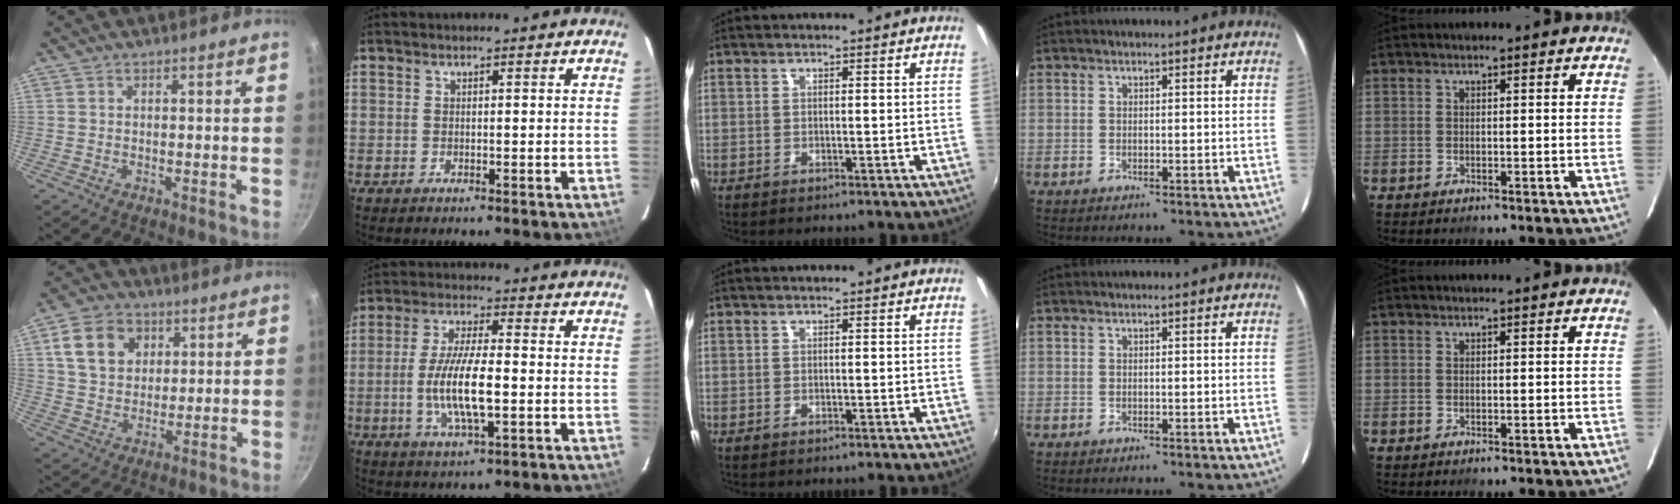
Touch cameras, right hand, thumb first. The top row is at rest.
{"thumb": {"total": 11.0, "force": [3.7, 8.5, 5.8], "torque": [-0.081, 0.001, 0.062]}, "index": {"total": 10.8, "force": [-1.9, 2.8, 10.3], "torque": [-0.204, -0.007, -0.035]}}